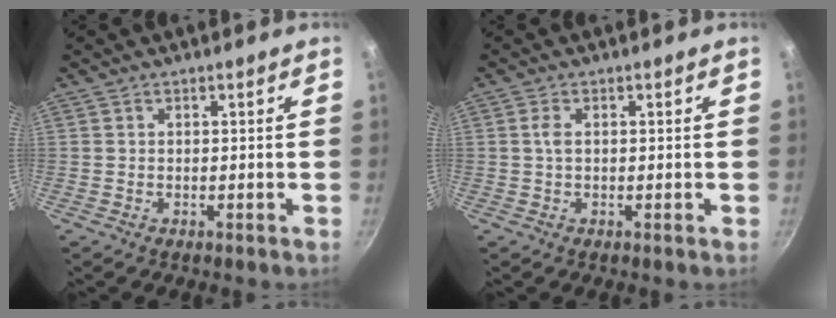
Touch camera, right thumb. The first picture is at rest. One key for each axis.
{"total": 1.7, "fx": 0.2, "fy": 0.7, "fz": 1.6, "tx": -0.037, "ty": 0.003, "tz": 0.001}